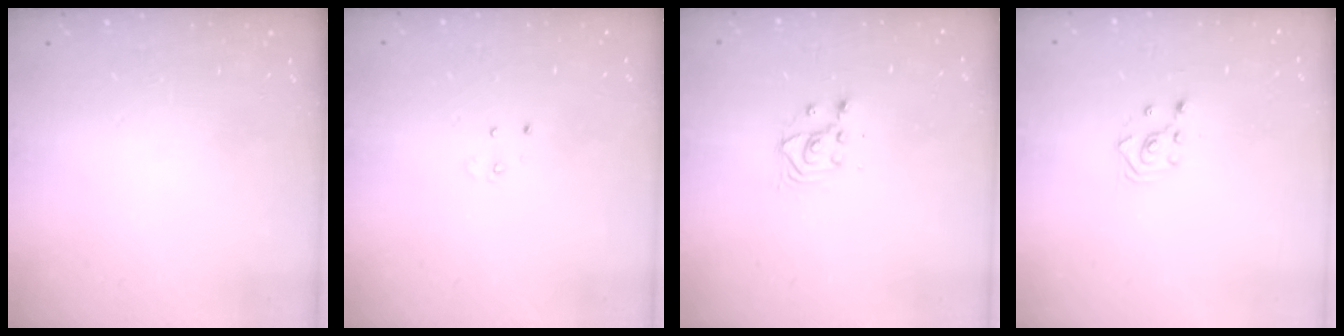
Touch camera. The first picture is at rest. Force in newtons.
{"total": 3.0, "press": 3.0, "slide": 0.4}
{"total": 3.7, "press": 3.7, "slide": 0.3}
{"total": 2.5, "press": 2.5, "slide": 0.3}